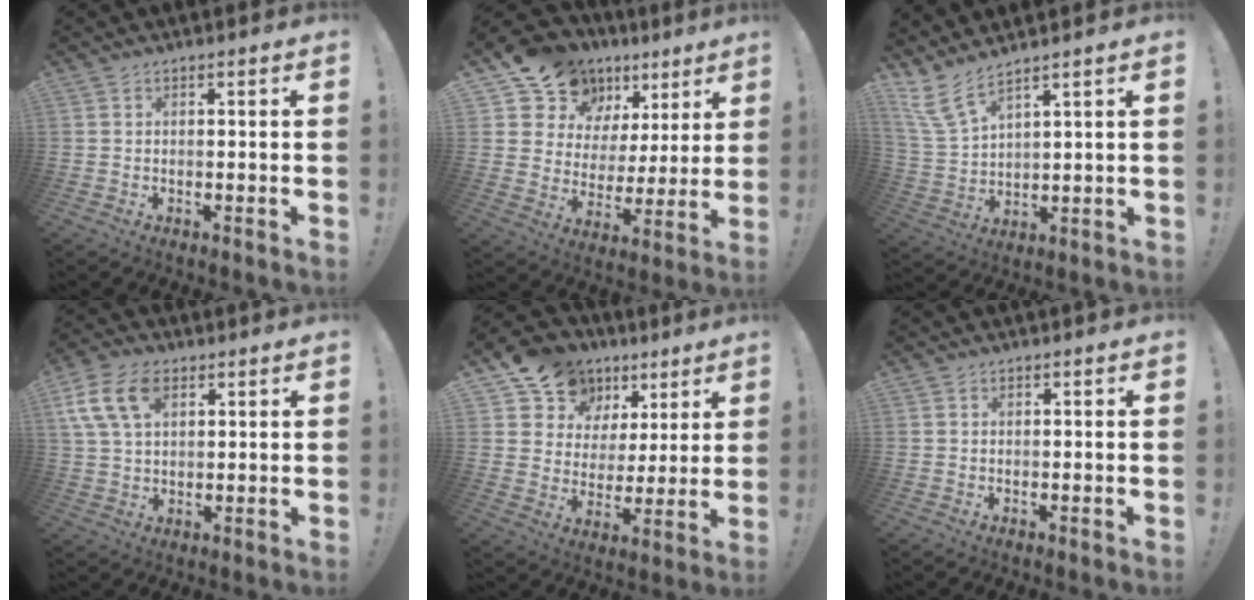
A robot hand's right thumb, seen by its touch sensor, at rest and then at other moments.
{"total": 12.9, "force": [10.5, 7.3, 2.3], "torque": [-0.057, -0.084, 0.200]}
{"total": 8.4, "force": [6.5, 2.5, 4.6], "torque": [-0.098, -0.028, 0.128]}
{"total": 12.2, "force": [5.1, 7.8, 7.9], "torque": [-0.158, -0.004, 0.099]}
{"total": 12.8, "force": [8.8, 8.8, 2.9], "torque": [-0.057, -0.058, 0.171]}
{"total": 0.0}